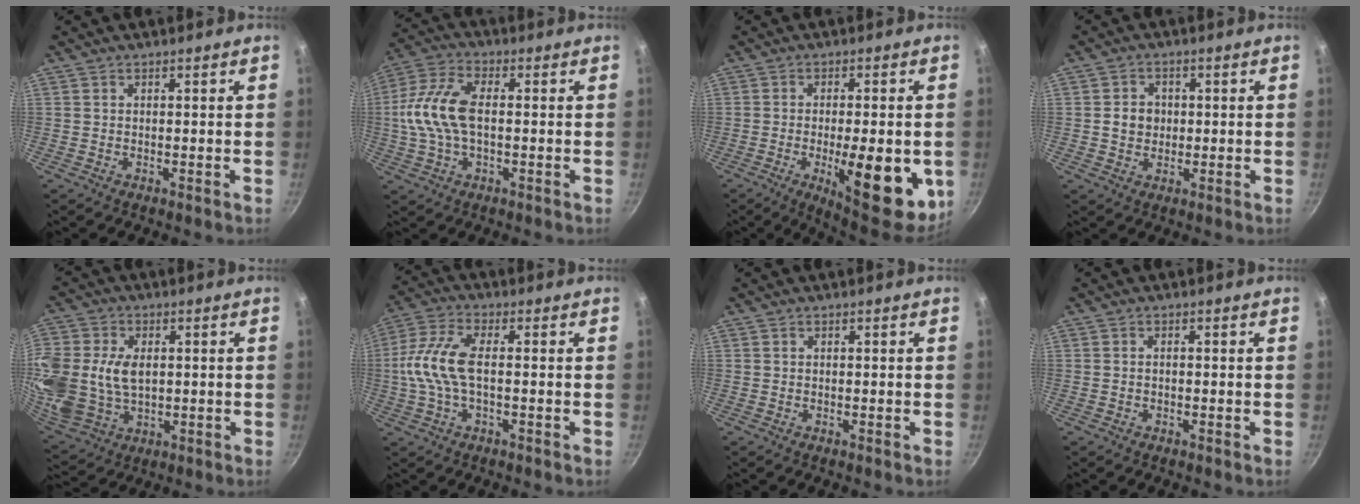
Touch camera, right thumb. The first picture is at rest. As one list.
[{"total": 12.0, "force": [0.0, 6.4, 10.2], "torque": [-0.212, 0.026, -0.014]}, {"total": 16.8, "force": [-4.0, 5.8, 15.2], "torque": [-0.180, 0.001, -0.046]}, {"total": 4.2, "force": [0.1, 3.7, 2.0], "torque": [-0.014, 0.005, -0.002]}, {"total": 18.7, "force": [1.5, 13.7, 12.6], "torque": [-0.295, 0.004, 0.037]}, {"total": 10.1, "force": [-0.5, 4.3, 9.1], "torque": [-0.204, 0.020, -0.023]}, {"total": 0.0}, {"total": 0.6, "force": [-0.3, 0.4, 0.4], "torque": [-0.011, 0.006, -0.005]}]